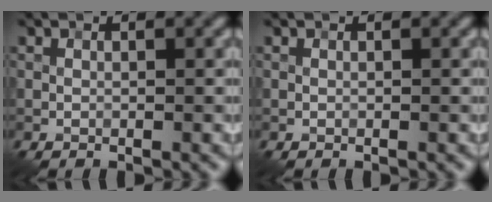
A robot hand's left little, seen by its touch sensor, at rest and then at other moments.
{"total": 0.0}